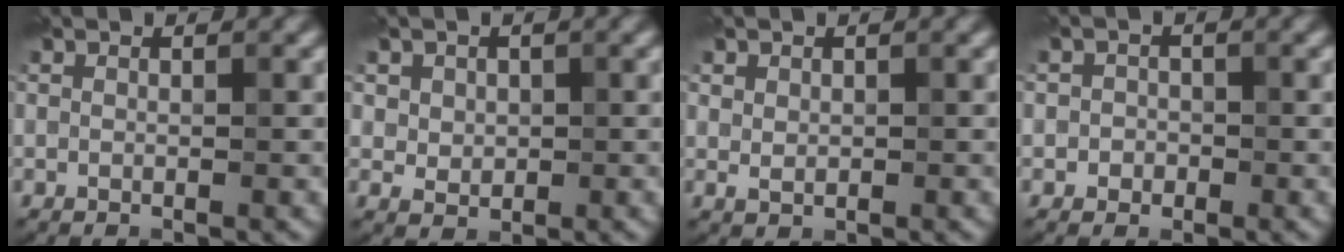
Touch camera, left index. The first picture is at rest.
{"total": 2.8, "force": [1.0, 2.3, 1.2], "torque": [-0.028, 0.001, 0.029]}
{"total": 1.2, "force": [0.5, 1.0, 0.6], "torque": [-0.008, -0.002, 0.012]}
{"total": 1.4, "force": [-0.3, 1.4, 0.3], "torque": [0.010, -0.002, -0.012]}